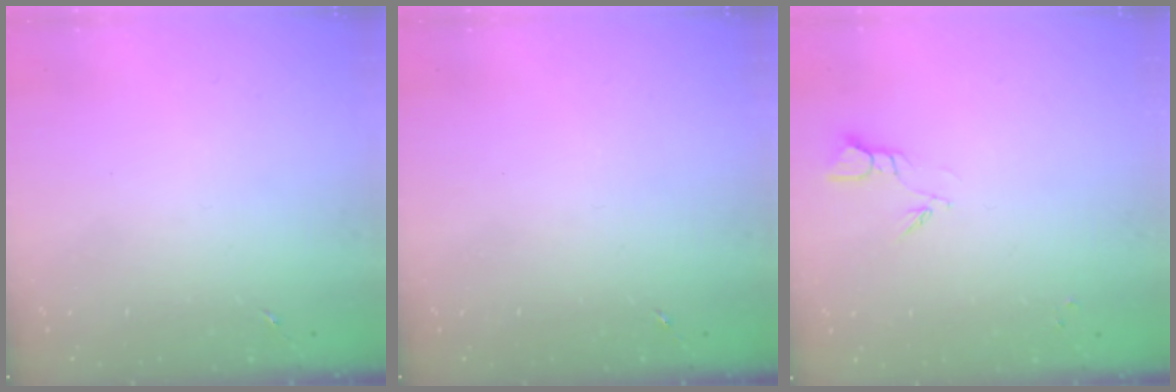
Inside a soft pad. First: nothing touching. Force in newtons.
{"total": 0.0}
{"total": 3.3, "press": 3.3, "slide": 0.4}